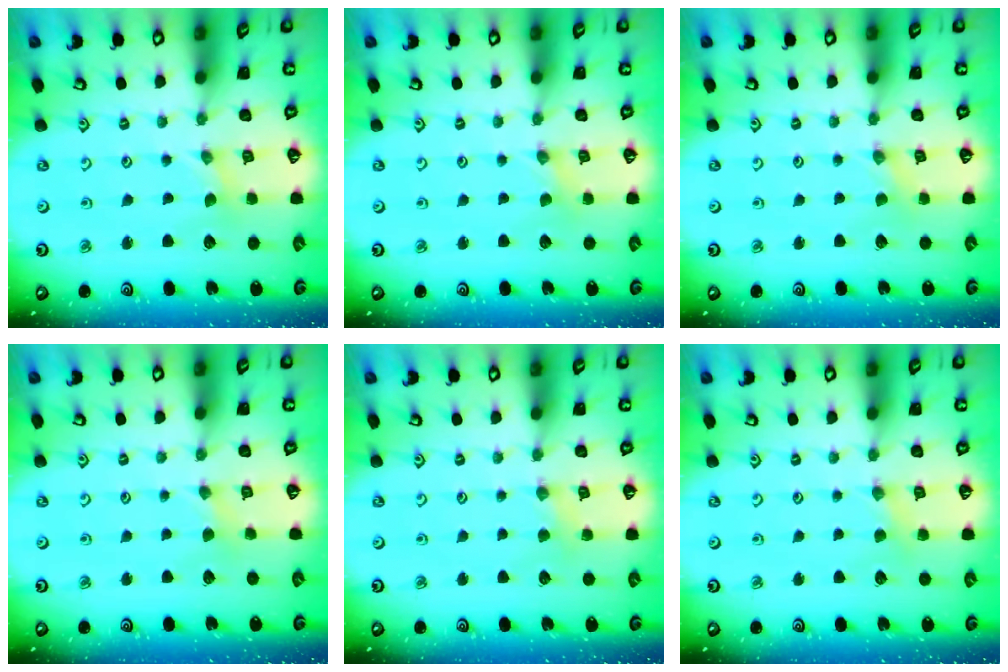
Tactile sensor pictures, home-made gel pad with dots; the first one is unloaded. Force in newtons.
{"total": 0.0}
{"total": 0.0}
{"total": 2.4, "press": 2.3, "slide": 0.5}
{"total": 3.4, "press": 3.4, "slide": 0.6}
{"total": 2.8, "press": 2.8, "slide": 0.4}